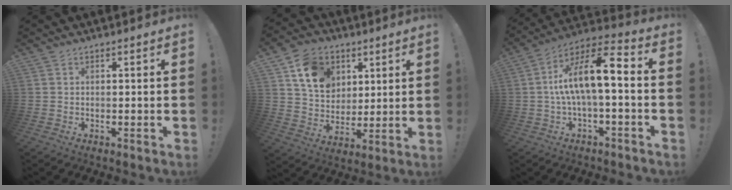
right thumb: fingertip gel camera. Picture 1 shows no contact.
{"total": 13.9, "force": [6.4, 10.9, 5.8], "torque": [-0.098, -0.018, 0.129]}
{"total": 15.0, "force": [0.6, 4.7, 14.2], "torque": [-0.249, 0.008, 0.007]}